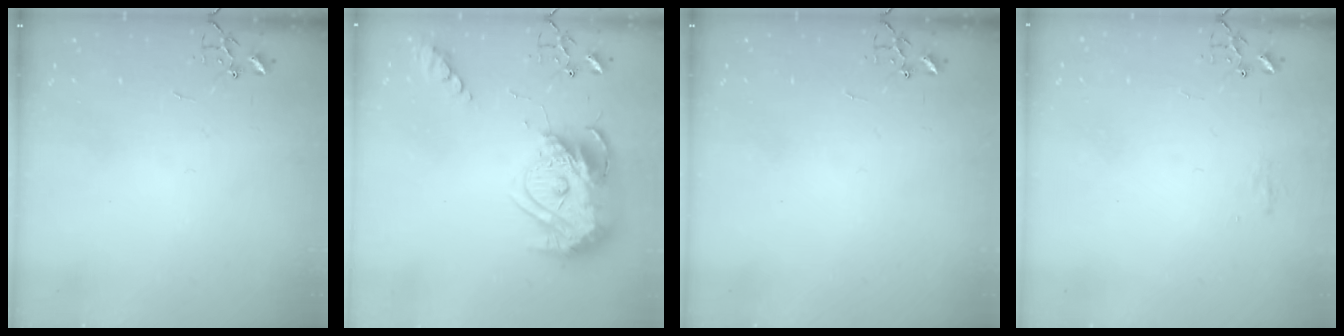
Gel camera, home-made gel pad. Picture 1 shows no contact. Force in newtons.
{"total": 19.3, "press": 19.2, "slide": 1.7}
{"total": 0.0}
{"total": 6.0, "press": 5.9, "slide": 0.8}